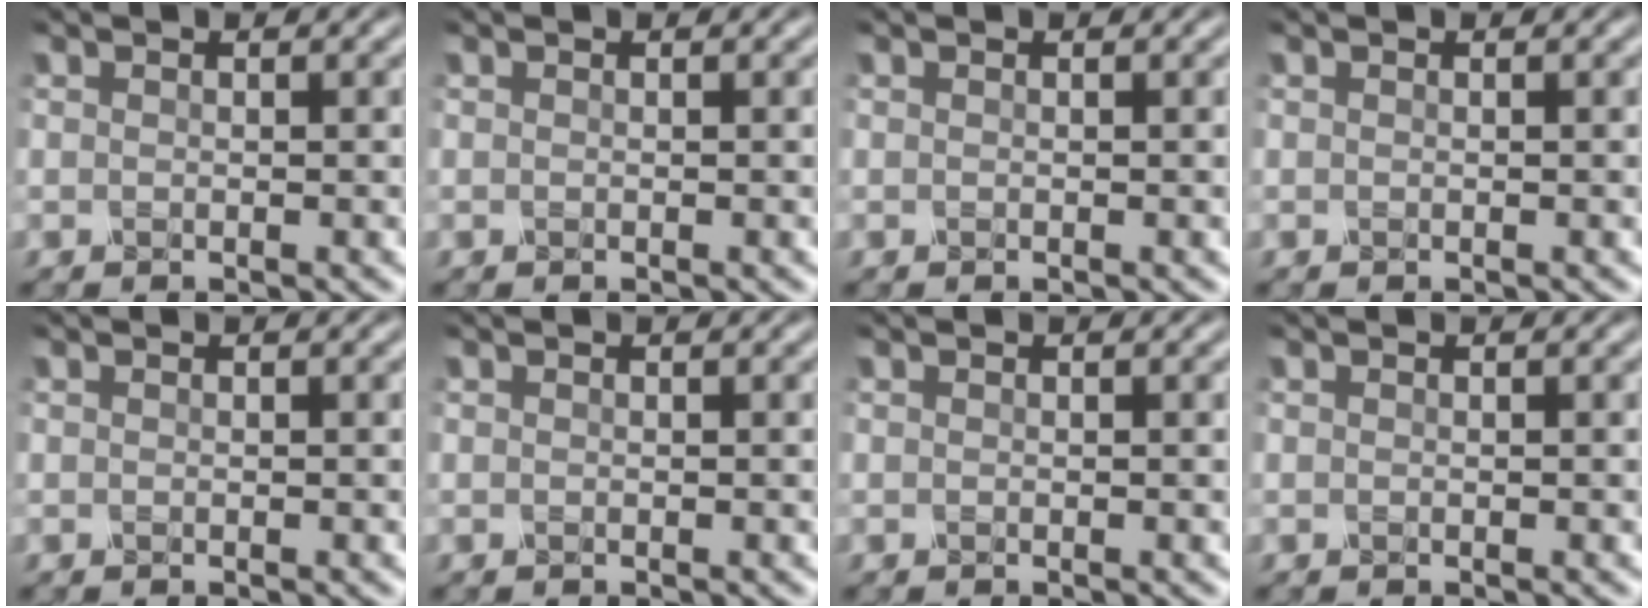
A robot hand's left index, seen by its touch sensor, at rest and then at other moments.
{"total": 0.0}
{"total": 0.0}
{"total": 0.0}
{"total": 0.0}
{"total": 0.0}
{"total": 0.0}
{"total": 0.0}